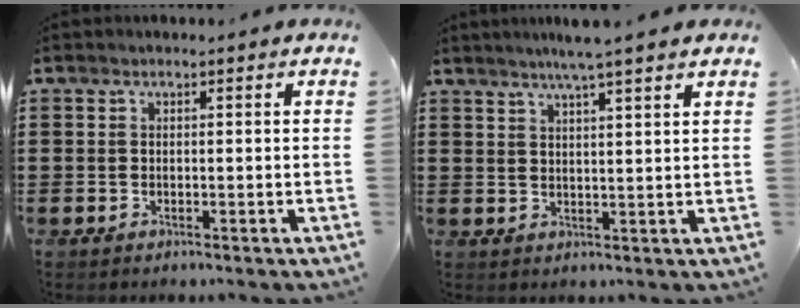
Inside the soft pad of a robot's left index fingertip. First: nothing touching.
{"total": 4.4, "force": [3.6, -0.8, 2.3], "torque": [-0.055, -0.008, 0.062]}